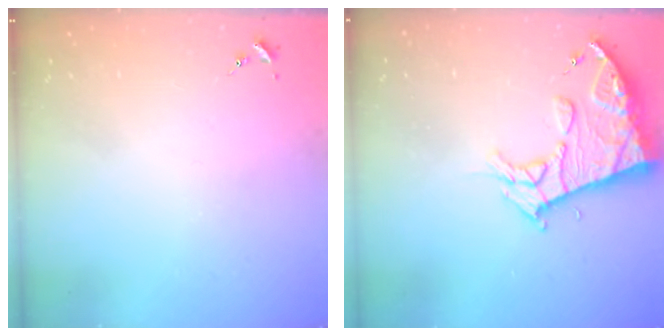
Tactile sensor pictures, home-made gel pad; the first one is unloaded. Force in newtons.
{"total": 14.1, "press": 14.0, "slide": 1.5}